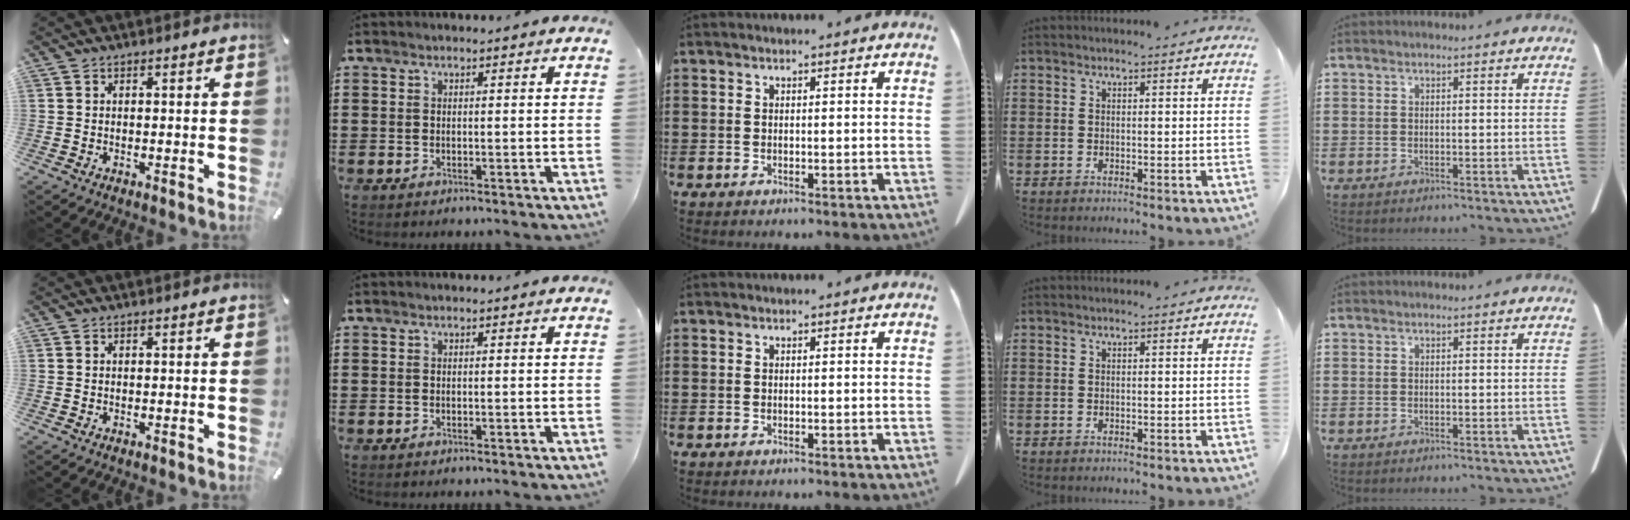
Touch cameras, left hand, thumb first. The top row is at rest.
{}